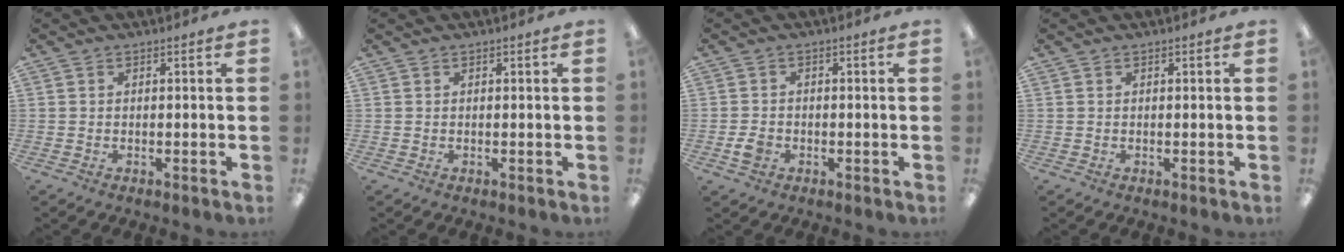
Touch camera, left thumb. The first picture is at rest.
{"total": 0.0}
{"total": 2.7, "force": [-1.0, 2.1, 1.3], "torque": [-0.020, 0.005, -0.017]}
{"total": 0.0}